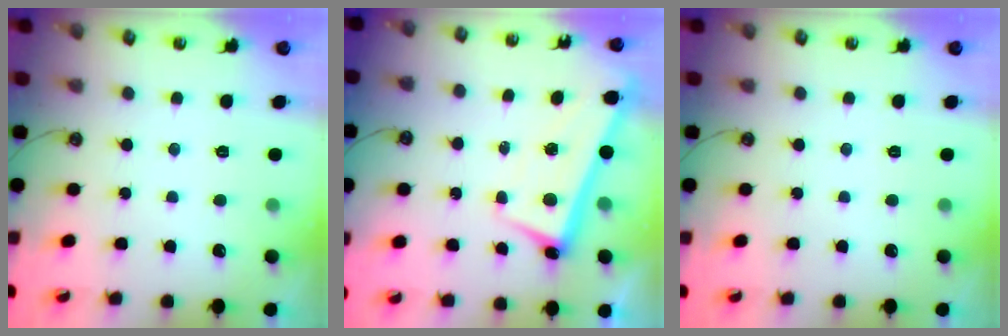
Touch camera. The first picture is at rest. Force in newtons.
{"total": 2.4, "press": 2.3, "slide": 0.7}
{"total": 0.0}